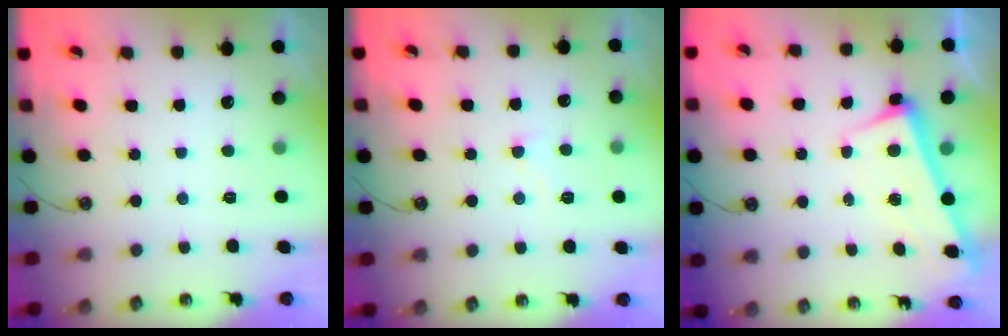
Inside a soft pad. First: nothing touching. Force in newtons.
{"total": 4.0, "press": 4.0, "slide": 0.4}
{"total": 2.7, "press": 2.7, "slide": 0.7}